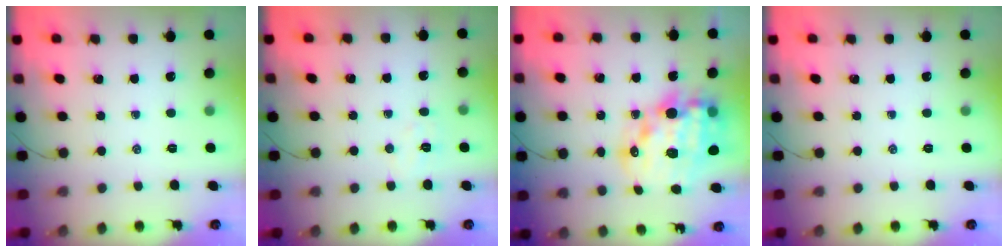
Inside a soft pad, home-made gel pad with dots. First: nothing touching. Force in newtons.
{"total": 4.6, "press": 4.5, "slide": 1.0}
{"total": 20.1, "press": 19.6, "slide": 4.5}
{"total": 0.0}